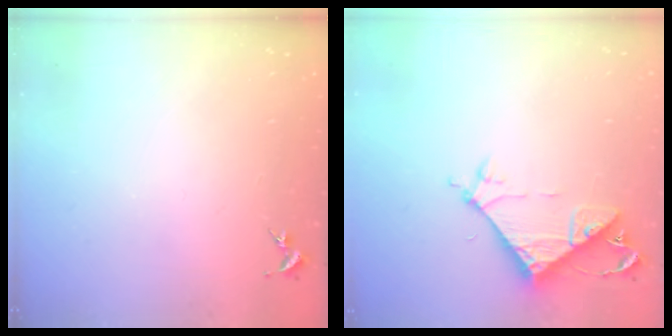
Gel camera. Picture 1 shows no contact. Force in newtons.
{"total": 8.7, "press": 8.7, "slide": 0.4}